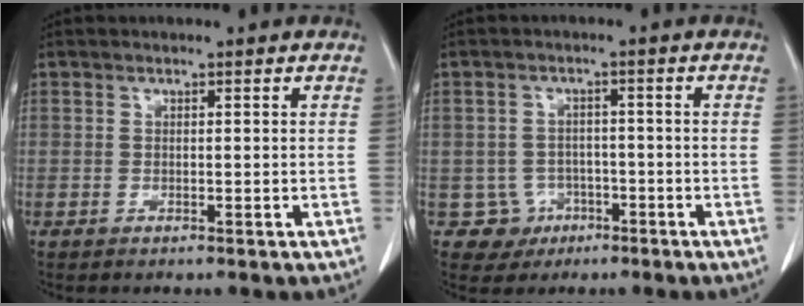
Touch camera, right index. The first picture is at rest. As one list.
[{"total": 4.5, "force": [-1.7, 4.1, -0.2], "torque": [0.010, 0.015, -0.022]}]